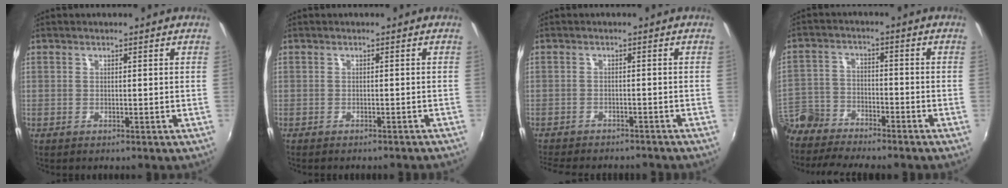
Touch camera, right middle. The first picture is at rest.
{"total": 3.6, "force": [-3.3, 0.6, 1.4], "torque": [-0.032, -0.012, -0.041]}
{"total": 10.7, "force": [-9.4, 2.8, 4.1], "torque": [-0.098, -0.019, -0.136]}
{"total": 11.6, "force": [-10.1, 4.3, 3.8], "torque": [-0.114, -0.005, -0.193]}